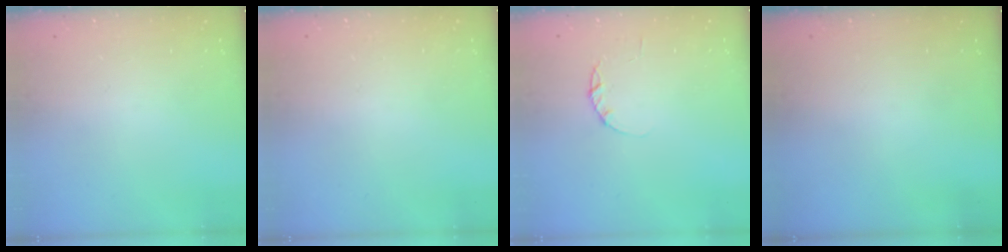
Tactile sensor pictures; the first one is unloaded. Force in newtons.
{"total": 2.5, "press": 2.5, "slide": 0.2}
{"total": 2.2, "press": 2.2, "slide": 0.4}
{"total": 0.0}